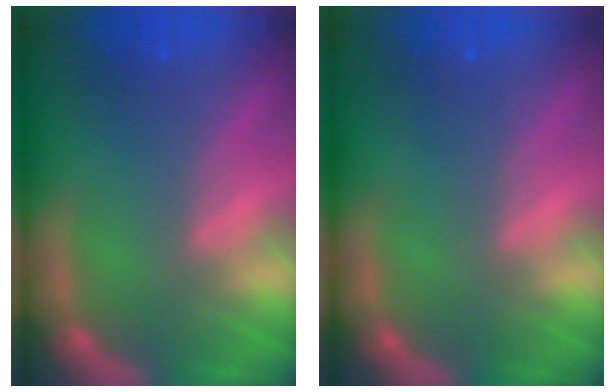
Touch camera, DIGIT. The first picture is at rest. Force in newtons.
{"total": 0.0}